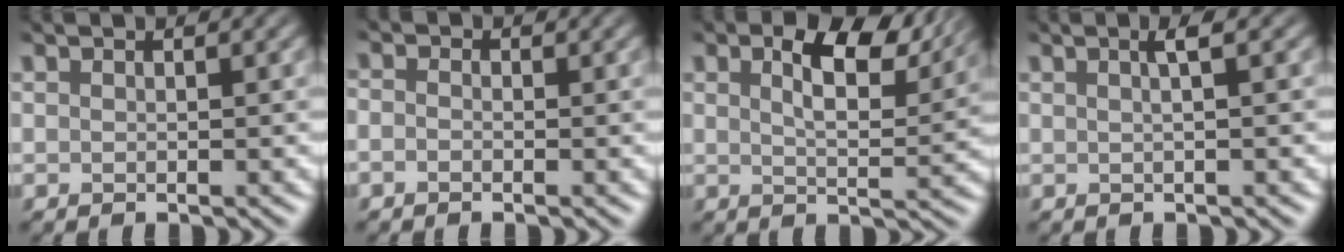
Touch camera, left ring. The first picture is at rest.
{"total": 1.6, "force": [-1.3, 0.1, -0.8], "torque": [-0.007, -0.013, -0.007]}
{"total": 5.2, "force": [2.5, 2.2, 4.0], "torque": [-0.086, -0.008, 0.054]}
{"total": 1.0, "force": [-0.5, 0.1, 0.9], "torque": [-0.018, 0.002, -0.004]}